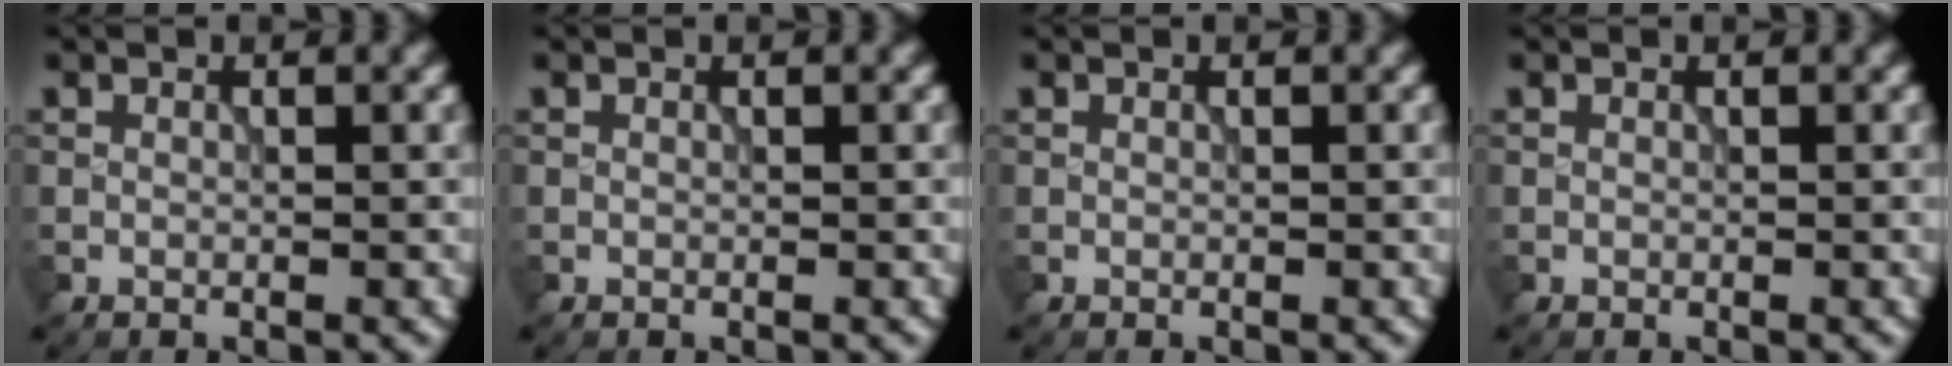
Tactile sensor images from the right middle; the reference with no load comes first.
{"total": 0.0}
{"total": 0.0}
{"total": 0.0}